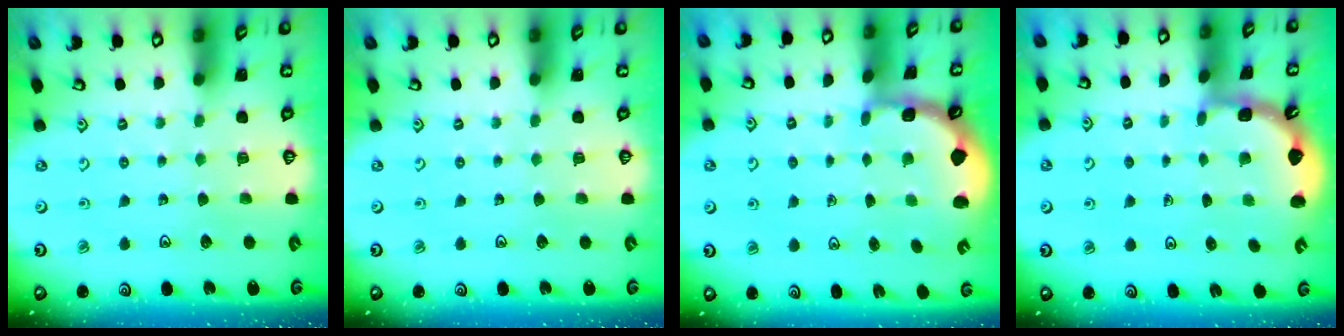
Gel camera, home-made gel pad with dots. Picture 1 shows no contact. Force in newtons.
{"total": 0.0}
{"total": 1.8, "press": 1.7, "slide": 0.5}
{"total": 1.9, "press": 1.9, "slide": 0.3}